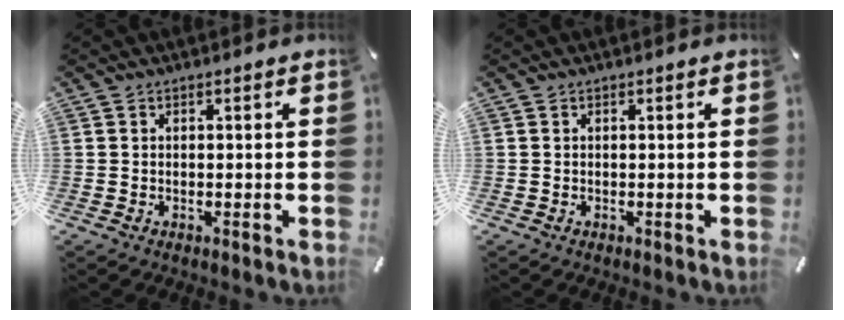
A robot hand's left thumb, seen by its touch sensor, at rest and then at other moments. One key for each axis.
{"total": 0.0}